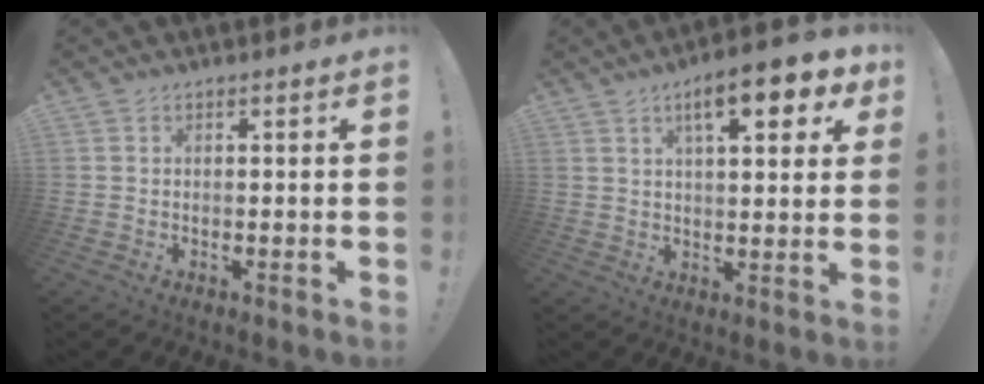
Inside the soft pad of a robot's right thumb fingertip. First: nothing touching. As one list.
[{"total": 12.1, "force": [5.8, 3.7, 9.9], "torque": [-0.138, -0.021, 0.089]}]